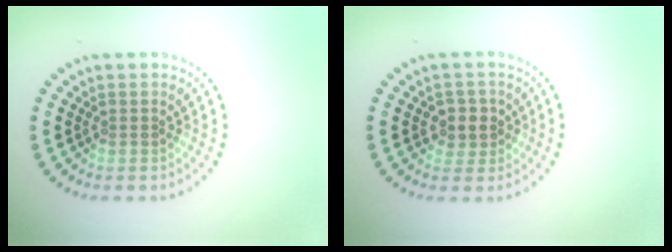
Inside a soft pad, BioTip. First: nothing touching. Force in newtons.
{"total": 2.1, "press": 1.9, "slide": 0.7}